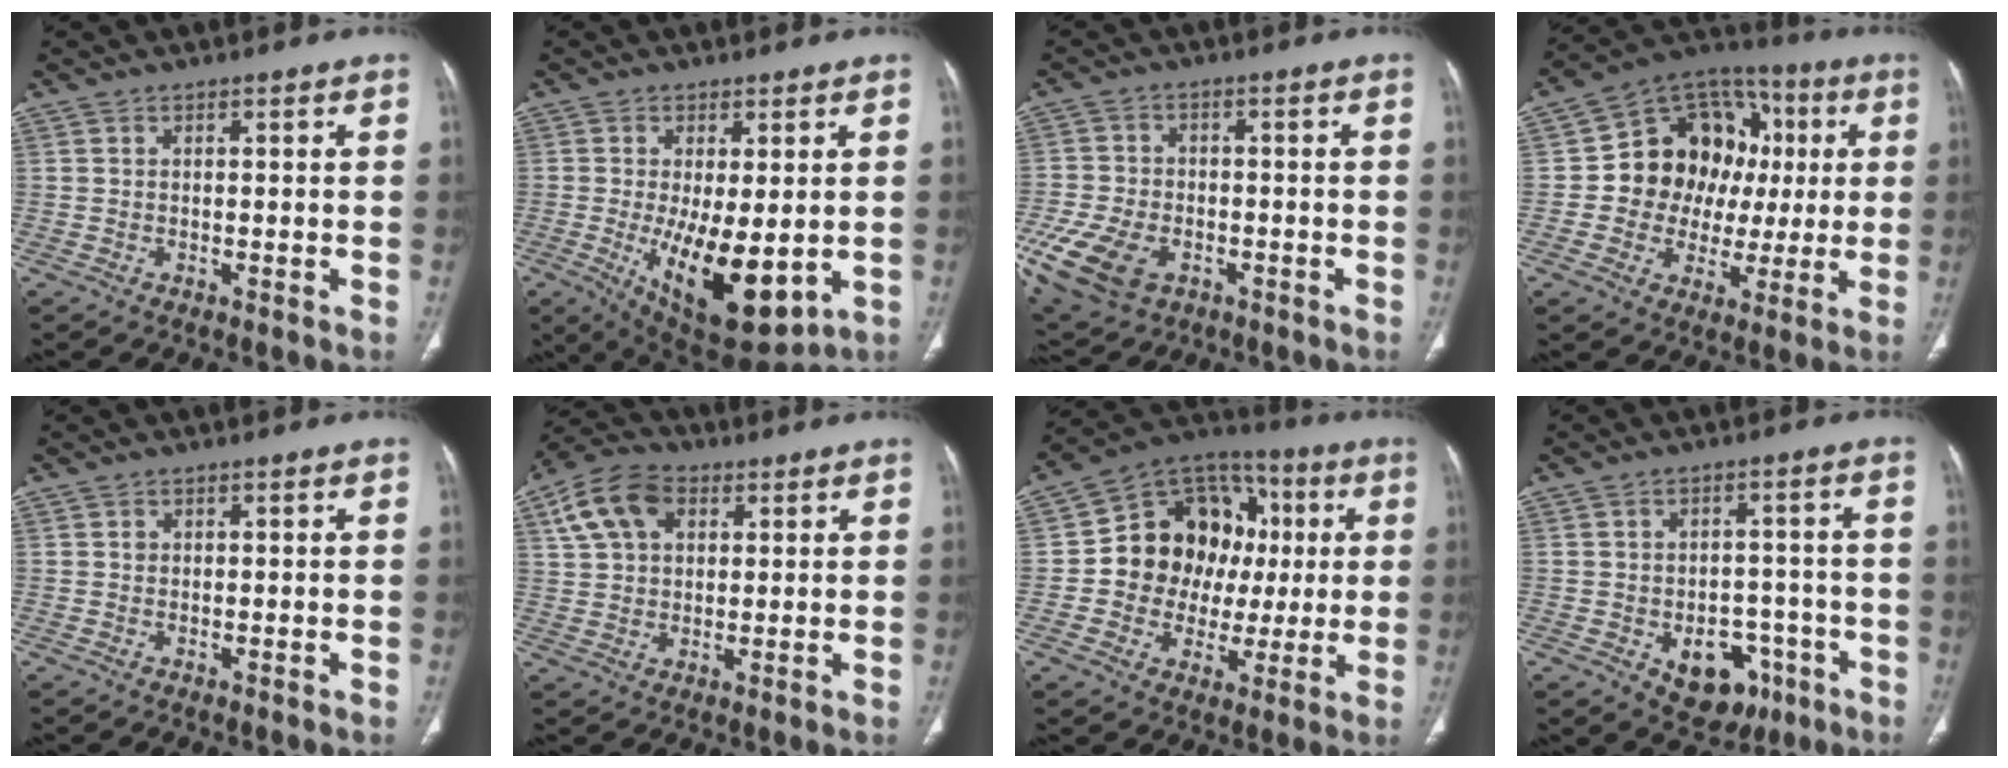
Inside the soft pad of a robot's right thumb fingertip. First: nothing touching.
{"total": 14.6, "force": [-2.4, 6.1, 13.1], "torque": [-0.206, -0.028, -0.016]}
{"total": 16.0, "force": [-6.6, 10.5, 10.0], "torque": [-0.232, -0.001, -0.110]}
{"total": 18.8, "force": [1.9, 15.2, 10.9], "torque": [-0.105, 0.036, 0.033]}
{"total": 0.6, "force": [0.1, 0.6, 0.2], "torque": [0.001, 0.002, 0.002]}
{"total": 11.0, "force": [4.2, 7.4, 7.0], "torque": [-0.121, 0.009, 0.071]}
{"total": 18.9, "force": [1.7, 15.3, 10.8], "torque": [-0.111, 0.033, 0.030]}
{"total": 10.5, "force": [-4.3, 7.4, 6.1], "torque": [-0.046, 0.031, -0.046]}